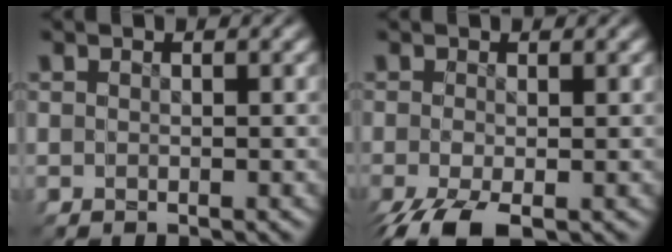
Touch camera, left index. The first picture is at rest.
{"total": 1.3, "force": [-1.1, -0.5, 0.4], "torque": [0.013, -0.001, -0.016]}